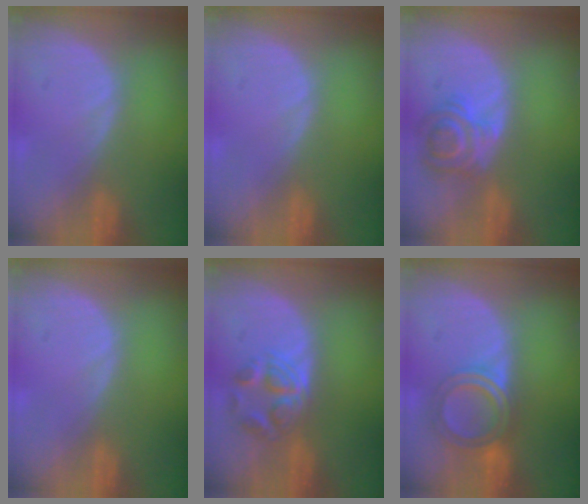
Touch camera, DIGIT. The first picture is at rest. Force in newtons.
{"total": 0.0}
{"total": 5.6, "press": 5.6, "slide": 0.5}
{"total": 0.0}
{"total": 5.7, "press": 4.8, "slide": 3.1}
{"total": 5.7, "press": 5.6, "slide": 1.3}